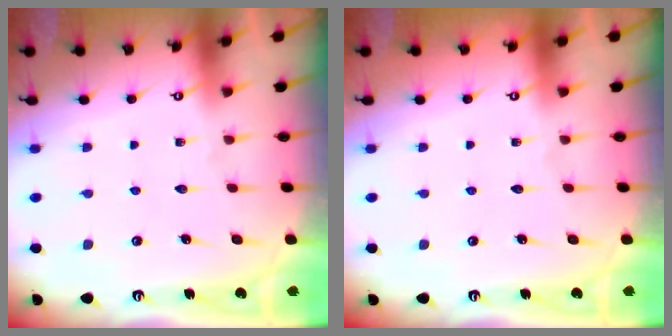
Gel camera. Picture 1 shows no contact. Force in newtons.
{"total": 0.0}